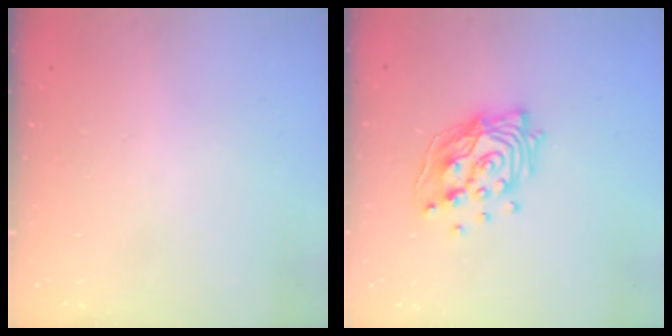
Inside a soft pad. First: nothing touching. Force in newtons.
{"total": 15.9, "press": 15.9, "slide": 1.5}